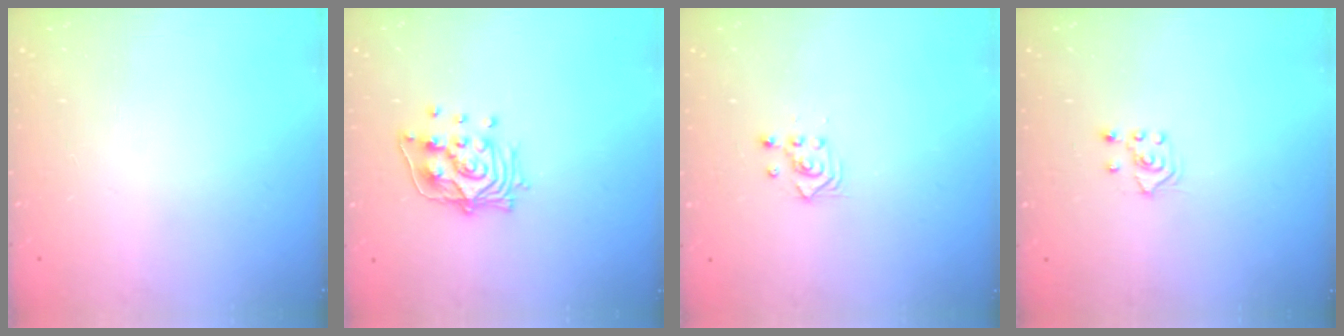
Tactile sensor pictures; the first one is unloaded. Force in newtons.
{"total": 12.4, "press": 12.3, "slide": 1.1}
{"total": 2.3, "press": 2.3, "slide": 0.3}
{"total": 3.0, "press": 2.9, "slide": 0.7}